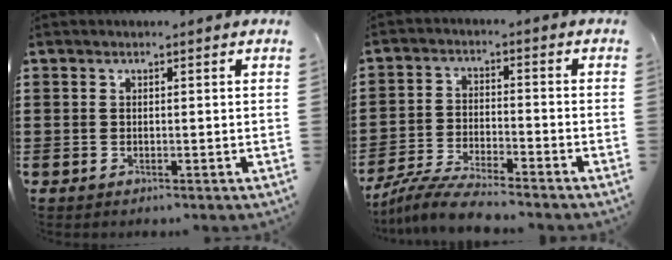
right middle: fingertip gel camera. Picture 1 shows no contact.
{"total": 6.1, "force": [-5.7, 0.1, 2.2], "torque": [-0.053, -0.010, -0.111]}